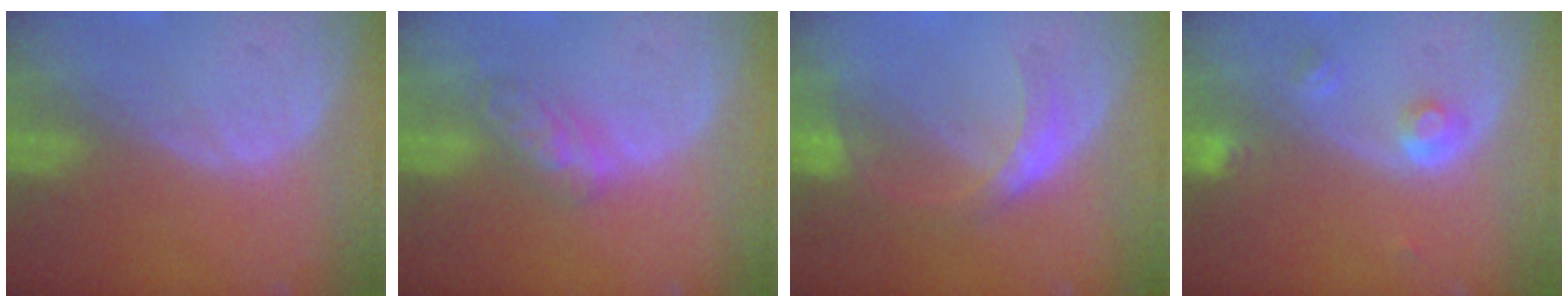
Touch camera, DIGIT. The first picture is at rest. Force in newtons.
{"total": 4.5, "press": 4.5, "slide": 0.7}
{"total": 5.2, "press": 4.8, "slide": 2.1}
{"total": 3.0, "press": 2.8, "slide": 1.2}